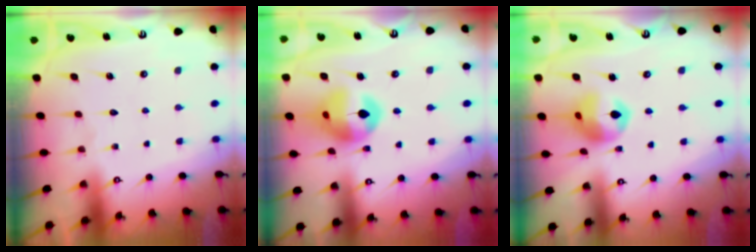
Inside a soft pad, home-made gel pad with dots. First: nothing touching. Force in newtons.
{"total": 13.8, "press": 13.7, "slide": 1.6}
{"total": 12.3, "press": 12.2, "slide": 1.6}